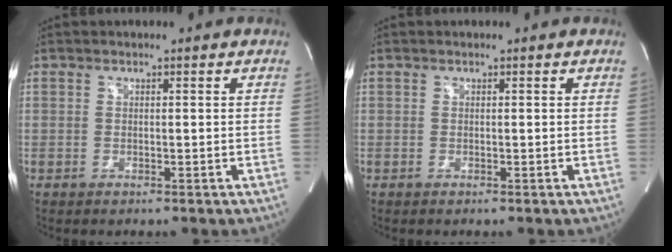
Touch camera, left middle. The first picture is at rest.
{"total": 0.0}